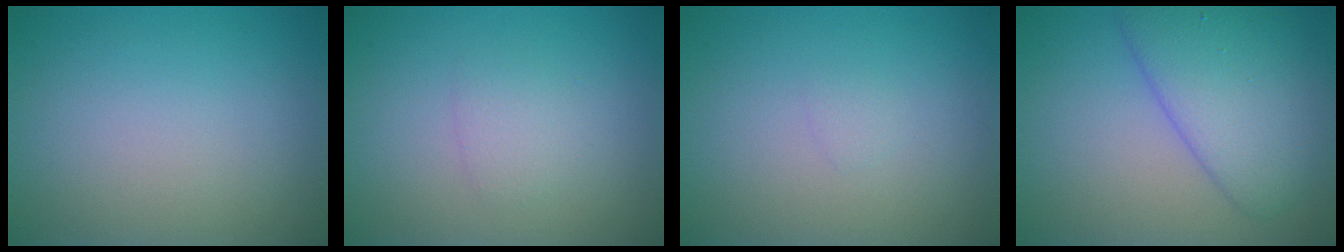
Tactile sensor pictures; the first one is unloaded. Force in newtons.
{"total": 1.4, "press": 1.4, "slide": 0.1}
{"total": 0.5, "press": 0.5, "slide": 0.0}
{"total": 6.1, "press": 6.1, "slide": 0.4}